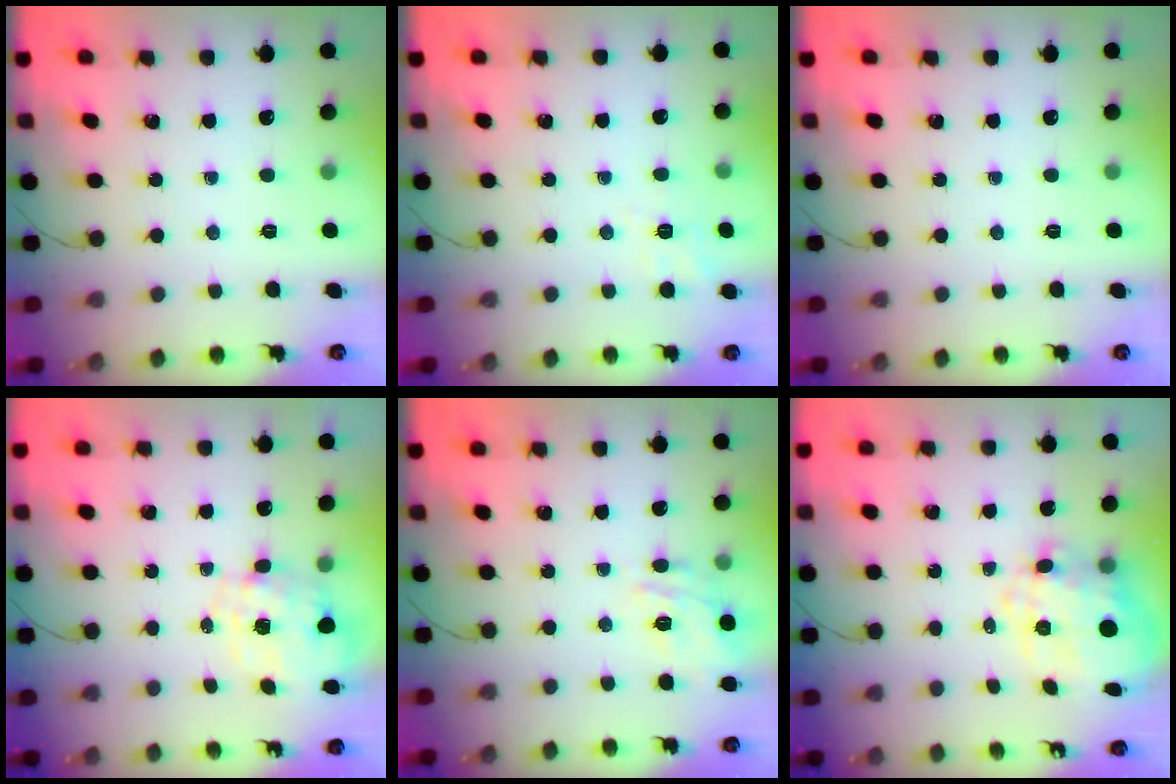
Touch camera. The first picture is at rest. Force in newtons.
{"total": 2.2, "press": 0.2, "slide": 2.2}
{"total": 0.0}
{"total": 2.1, "press": 1.8, "slide": 1.0}
{"total": 12.7, "press": 12.7, "slide": 1.0}
{"total": 11.9, "press": 11.7, "slide": 2.5}